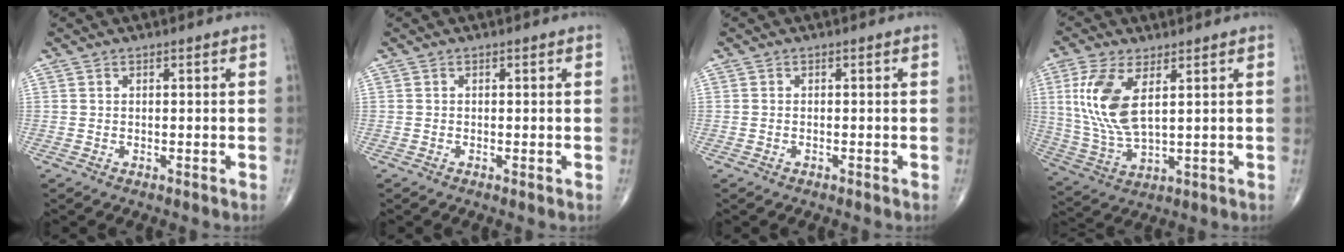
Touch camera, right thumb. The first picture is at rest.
{"total": 0.0}
{"total": 0.0}
{"total": 12.4, "force": [3.6, 5.3, 10.6], "torque": [-0.236, -0.013, 0.082]}